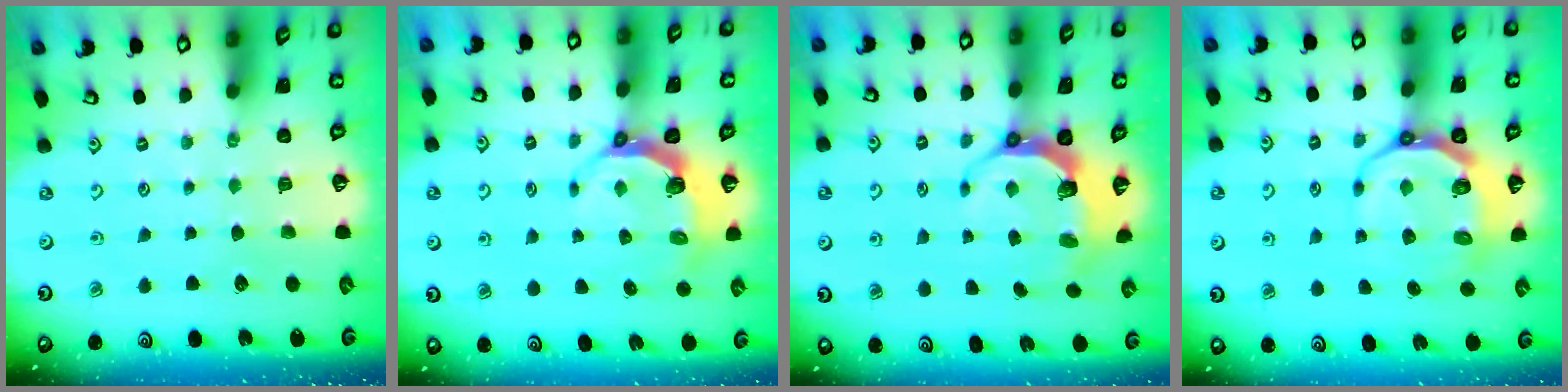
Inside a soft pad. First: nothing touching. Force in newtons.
{"total": 5.7, "press": 4.8, "slide": 3.1}
{"total": 8.1, "press": 6.9, "slide": 4.3}
{"total": 8.7, "press": 8.0, "slide": 3.4}